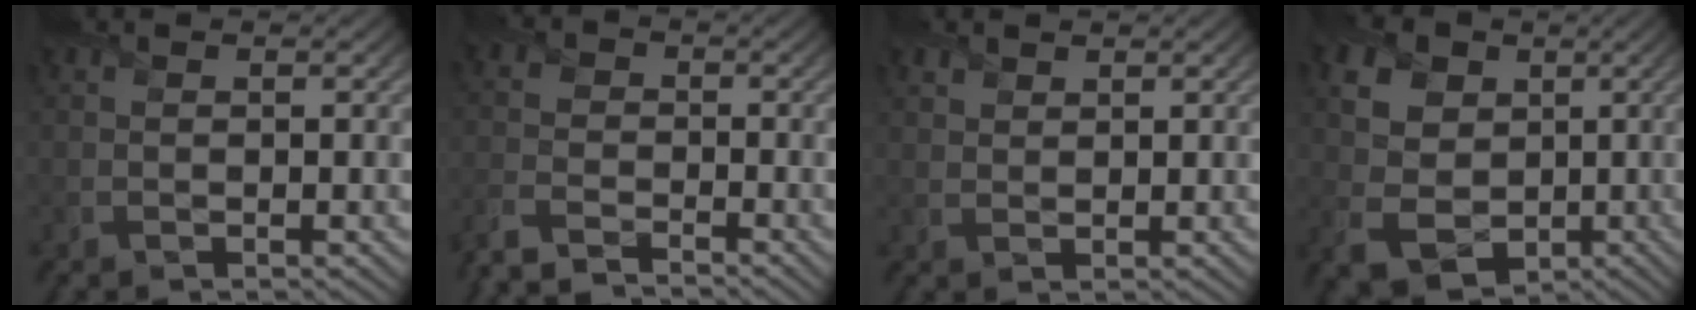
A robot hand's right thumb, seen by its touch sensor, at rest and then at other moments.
{"total": 5.9, "force": [-5.0, 2.1, 2.2], "torque": [-0.050, -0.013, -0.113]}
{"total": 1.6, "force": [1.3, 0.8, 0.4], "torque": [-0.013, 0.001, 0.031]}
{"total": 9.8, "force": [0.7, 8.0, 5.6], "torque": [-0.153, -0.011, 0.011]}